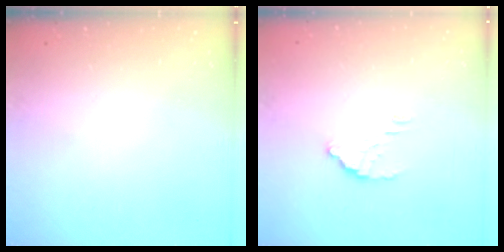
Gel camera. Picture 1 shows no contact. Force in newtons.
{"total": 2.9, "press": 2.9, "slide": 0.3}